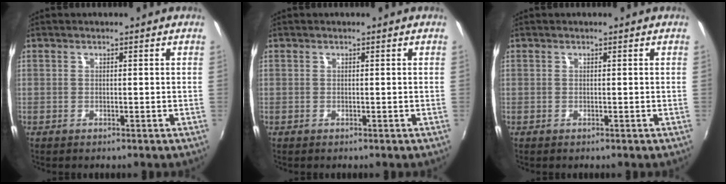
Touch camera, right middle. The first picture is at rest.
{"total": 0.0}
{"total": 0.0}